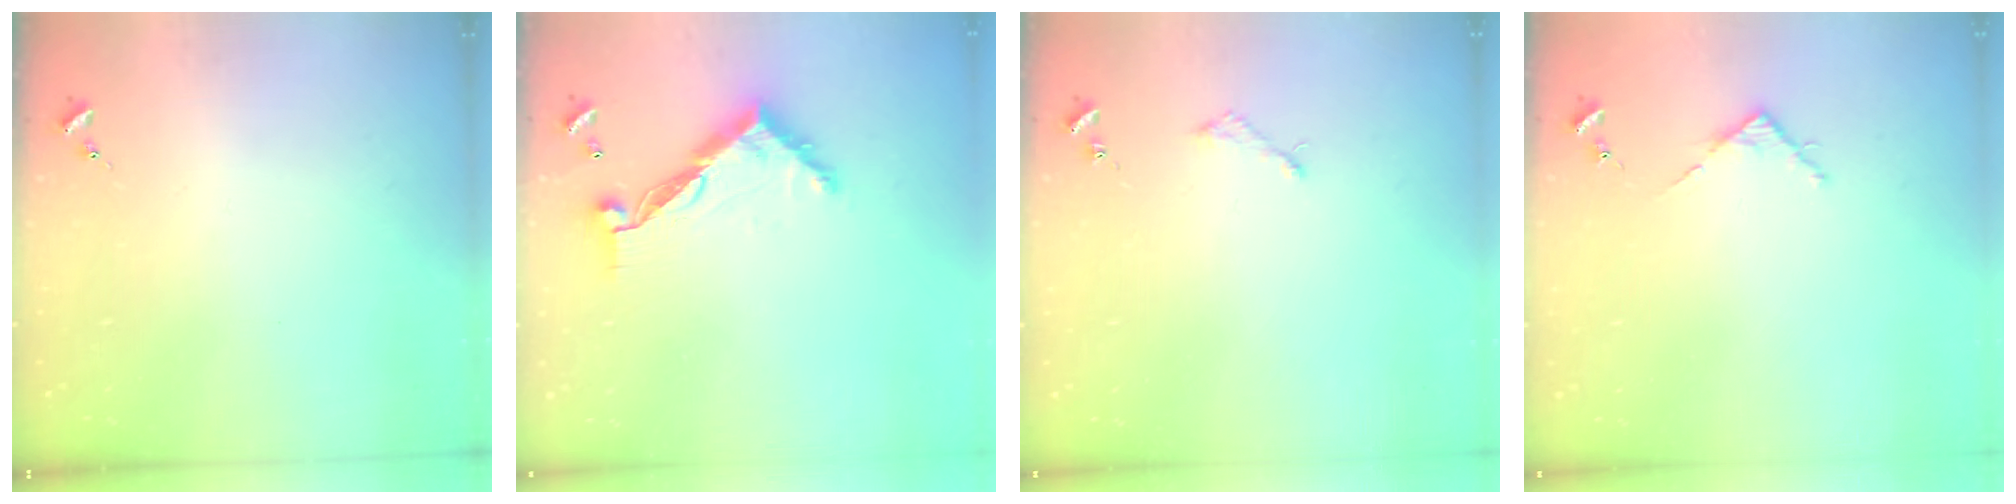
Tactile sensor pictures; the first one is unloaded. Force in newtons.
{"total": 11.5, "press": 11.5, "slide": 1.0}
{"total": 2.2, "press": 2.2, "slide": 0.2}
{"total": 3.6, "press": 3.6, "slide": 0.3}